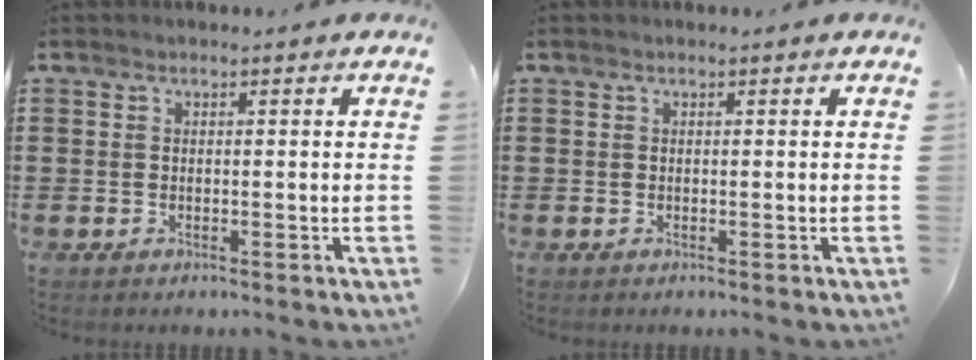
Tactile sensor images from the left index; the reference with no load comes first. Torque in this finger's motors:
{"motor_torque": [-0.01, -0.01, -0.02, 0.00]}